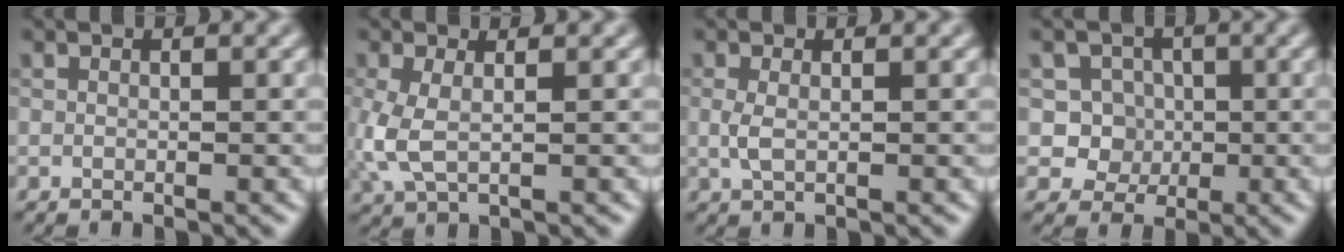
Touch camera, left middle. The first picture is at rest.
{"total": 3.2, "force": [0.0, 1.5, 2.8], "torque": [-0.081, -0.003, -0.001]}
{"total": 1.4, "force": [0.1, 0.6, 1.3], "torque": [-0.033, -0.001, 0.002]}
{"total": 3.7, "force": [0.0, 3.6, 1.2], "torque": [0.000, 0.008, -0.005]}